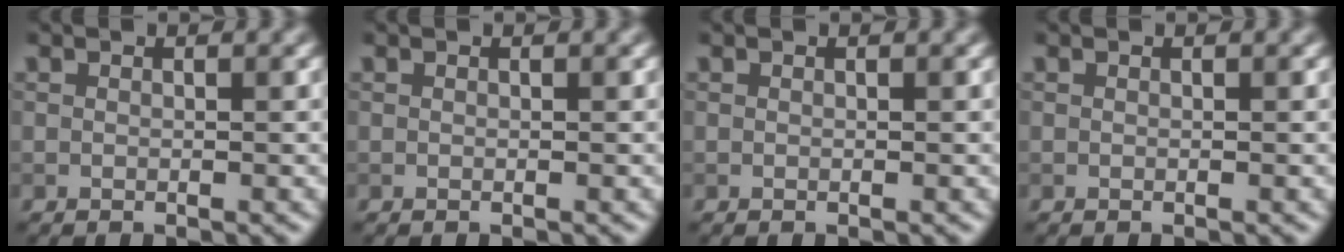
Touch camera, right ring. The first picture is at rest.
{"total": 0.0}
{"total": 0.0}
{"total": 0.0}